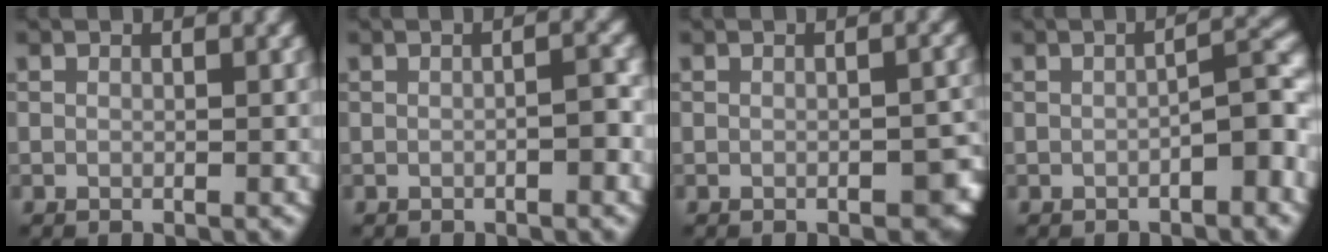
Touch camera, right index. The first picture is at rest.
{"total": 1.8, "force": [-0.6, 0.3, 1.7], "torque": [-0.024, 0.006, -0.012]}
{"total": 3.2, "force": [-1.5, 1.2, 2.6], "torque": [-0.032, 0.006, -0.017]}
{"total": 3.1, "force": [-1.4, 0.7, 2.7], "torque": [-0.039, 0.017, -0.023]}